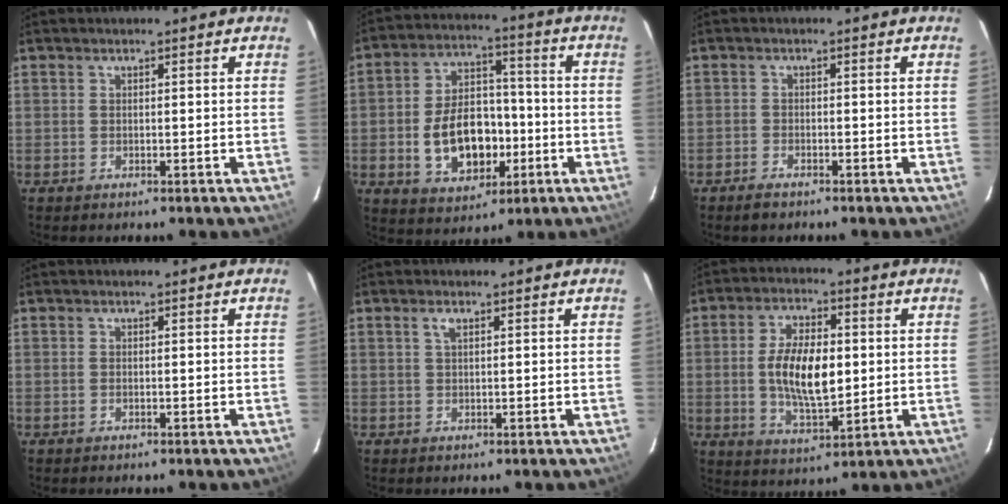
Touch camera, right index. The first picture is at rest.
{"total": 14.2, "force": [-3.5, 9.2, 10.3], "torque": [-0.207, 0.021, -0.041]}
{"total": 2.1, "force": [-1.7, 0.8, 0.9], "torque": [-0.027, 0.000, -0.033]}
{"total": 0.0}
{"total": 1.4, "force": [0.7, 0.5, 1.1], "torque": [-0.022, 0.003, 0.012]}
{"total": 11.7, "force": [0.1, 5.3, 10.4], "torque": [-0.198, 0.001, 0.006]}